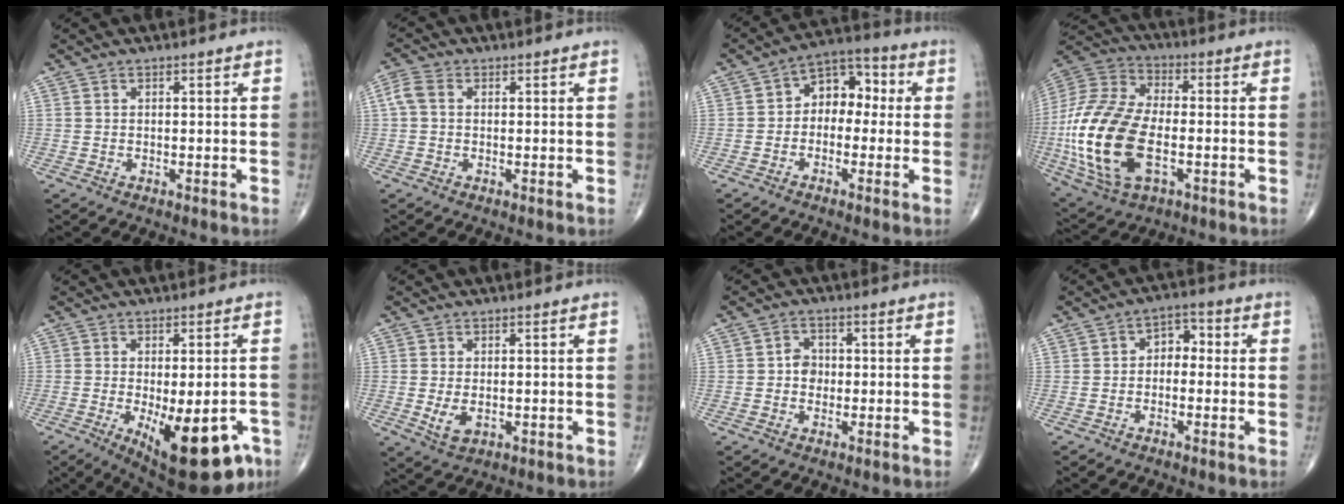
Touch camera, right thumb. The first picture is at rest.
{"total": 3.3, "force": [0.4, 2.4, 2.3], "torque": [-0.059, 0.012, 0.002]}
{"total": 8.7, "force": [0.1, 6.2, 6.1], "torque": [-0.050, 0.039, -0.017]}
{"total": 23.3, "force": [-4.3, 12.6, 19.2], "torque": [-0.420, 0.006, -0.073]}
{"total": 16.7, "force": [-7.0, 6.9, 13.6], "torque": [-0.144, -0.001, -0.080]}
{"total": 3.9, "force": [-0.6, 2.4, 3.0], "torque": [-0.054, -0.009, -0.004]}
{"total": 3.2, "force": [-0.2, 2.7, 1.6], "torque": [-0.006, 0.008, -0.012]}
{"total": 4.6, "force": [-0.3, 3.3, 3.2], "torque": [-0.023, 0.024, -0.020]}